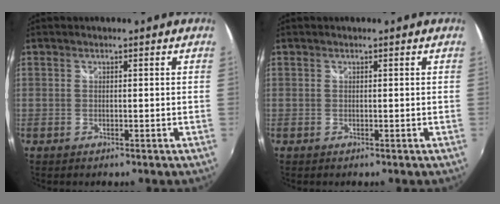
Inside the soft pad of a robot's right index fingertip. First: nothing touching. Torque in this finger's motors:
{"motor_torque": [-0.06, -0.06, 0.00, 0.00]}